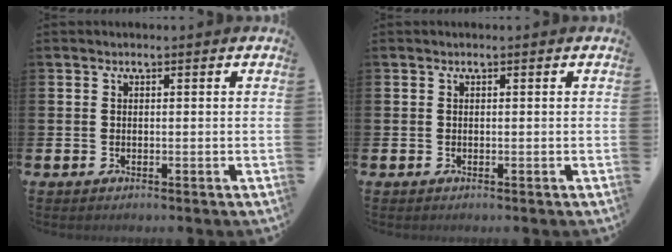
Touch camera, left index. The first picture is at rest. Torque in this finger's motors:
{"motor_torque": [0.00, 0.00, 0.02, 0.01]}